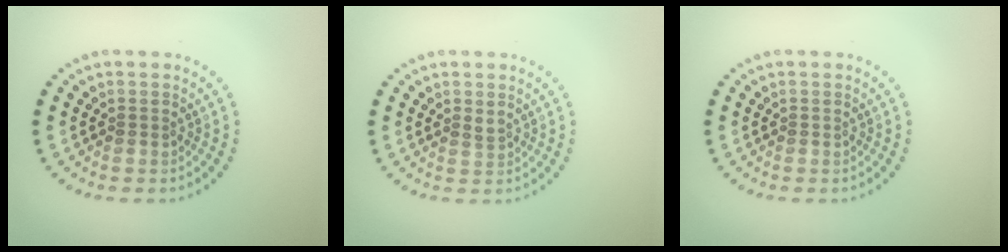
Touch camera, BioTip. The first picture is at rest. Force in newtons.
{"total": 0.9, "press": 0.6, "slide": 0.7}
{"total": 0.0}